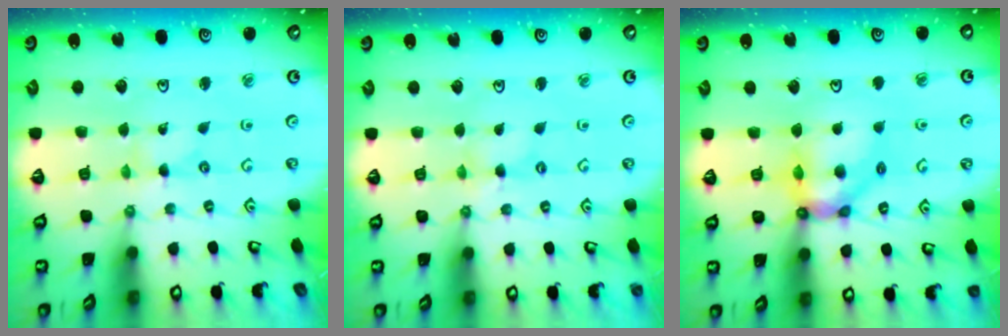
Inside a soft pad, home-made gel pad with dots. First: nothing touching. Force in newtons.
{"total": 0.0}
{"total": 10.9, "press": 10.8, "slide": 1.6}